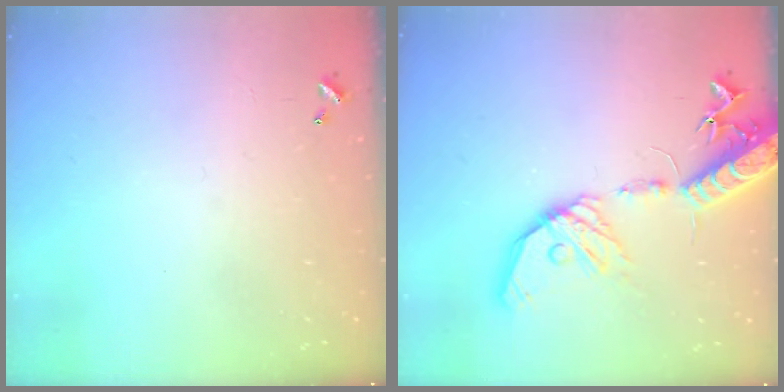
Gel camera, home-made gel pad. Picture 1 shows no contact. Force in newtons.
{"total": 20.1, "press": 19.7, "slide": 3.7}